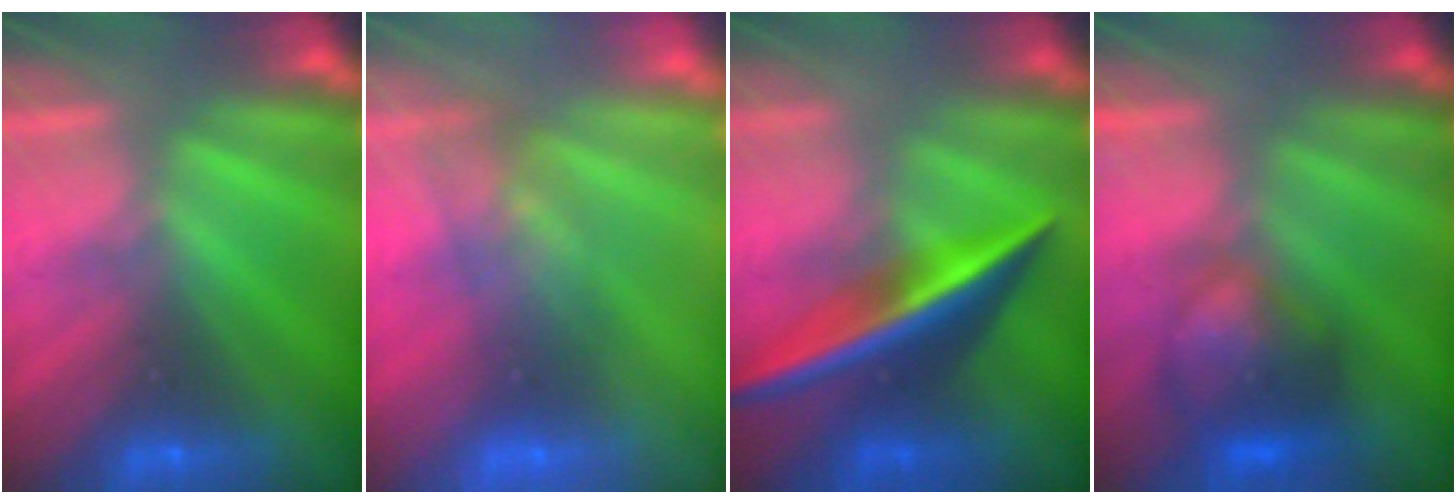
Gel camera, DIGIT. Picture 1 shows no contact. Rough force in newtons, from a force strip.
{"total": 2.7}
{"total": 2.7}
{"total": 7.7}